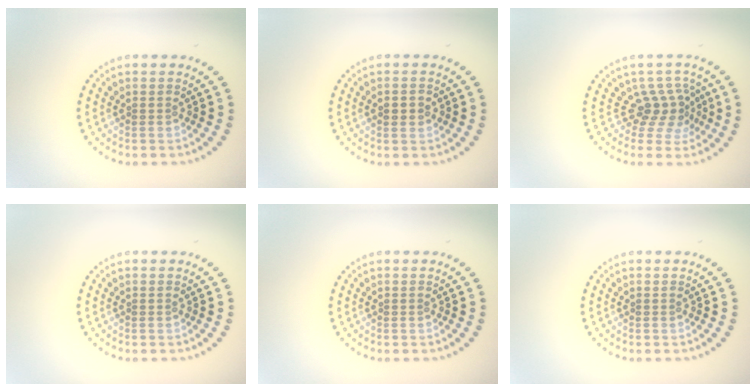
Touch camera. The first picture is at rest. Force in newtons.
{"total": 2.1, "press": 2.1, "slide": 0.2}
{"total": 2.9, "press": 2.0, "slide": 2.1}
{"total": 0.0}
{"total": 0.0}
{"total": 0.0}